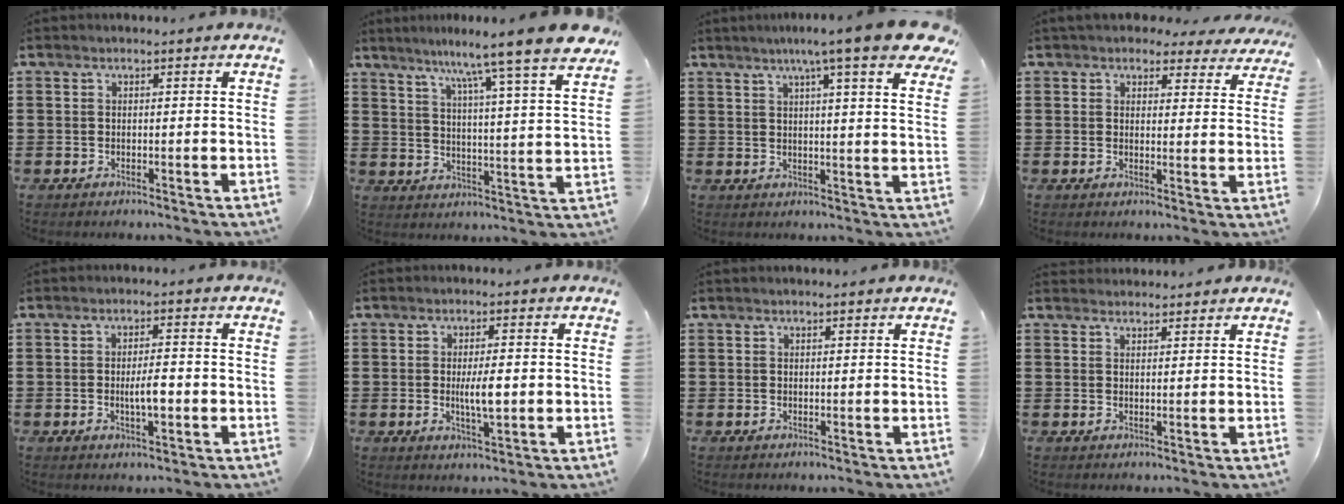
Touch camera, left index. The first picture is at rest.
{"total": 9.1, "force": [7.8, -1.7, 4.4], "torque": [-0.099, -0.062, 0.121]}
{"total": 9.3, "force": [6.7, -0.2, 6.4], "torque": [-0.117, -0.022, 0.110]}
{"total": 4.0, "force": [3.6, 1.3, 1.2], "torque": [-0.030, -0.008, 0.065]}
{"total": 3.8, "force": [-0.5, 1.1, 3.6], "torque": [-0.064, 0.002, -0.010]}
{"total": 5.1, "force": [-0.1, 1.3, 4.9], "torque": [-0.084, -0.006, -0.007]}
{"total": 0.6, "force": [0.6, 0.1, 0.2], "torque": [-0.005, 0.000, 0.012]}
{"total": 1.9, "force": [1.8, 0.3, -0.1], "torque": [-0.003, 0.001, 0.036]}